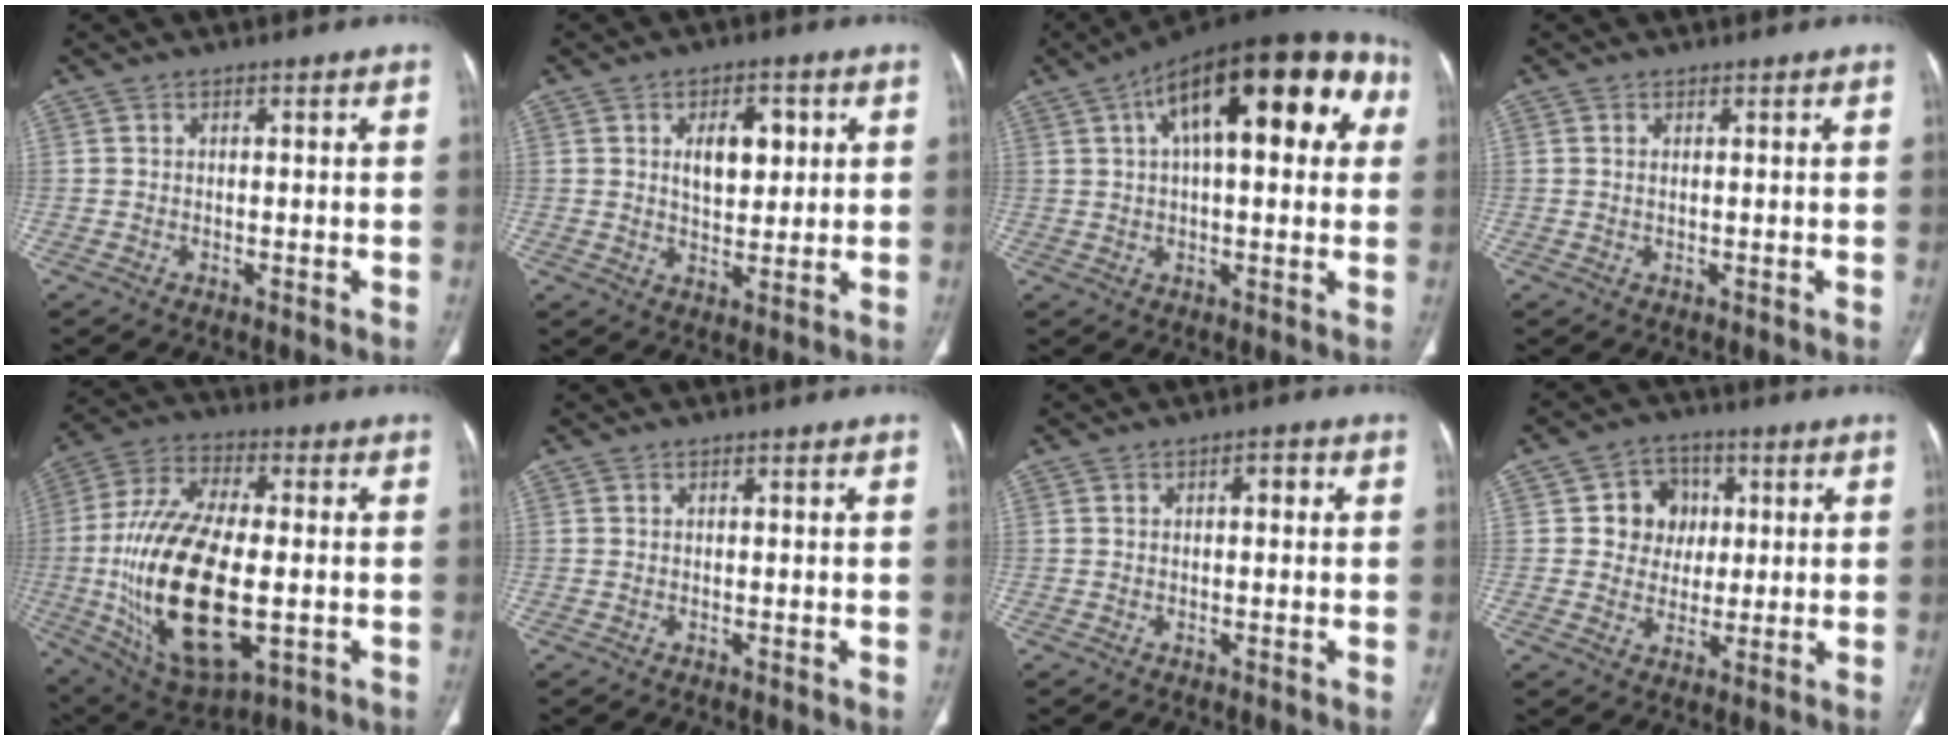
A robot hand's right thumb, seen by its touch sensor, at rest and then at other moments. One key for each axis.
{"total": 7.9, "fx": 2.2, "fy": 4.6, "fz": 6.0, "tx": -0.068, "ty": -0.009, "tz": 0.039}
{"total": 25.0, "fx": 7.8, "fy": 10.4, "fz": 21.3, "tx": -0.292, "ty": 0.043, "tz": 0.110}
{"total": 0.6, "fx": 0.2, "fy": 0.2, "fz": 0.5, "tx": -0.015, "ty": 0.004, "tz": 0.006}
{"total": 26.2, "fx": -3.2, "fy": 12.5, "fz": 22.8, "tx": -0.455, "ty": -0.005, "tz": -0.037}
{"total": 0.0}
{"total": 1.9, "fx": 0.3, "fy": 1.0, "fz": 1.6, "tx": -0.020, "ty": 0.008, "tz": 0.002}
{"total": 8.2, "fx": 1.5, "fy": 7.5, "fz": 2.9, "tx": 0.002, "ty": 0.005, "tz": 0.021}